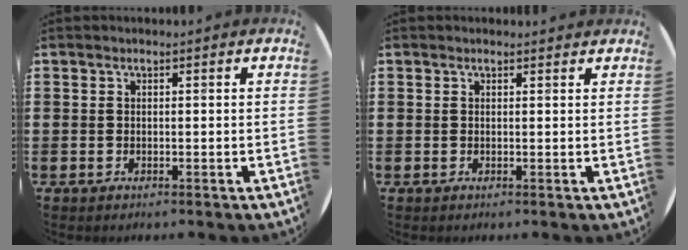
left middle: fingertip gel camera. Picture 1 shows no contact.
{"total": 0.0}